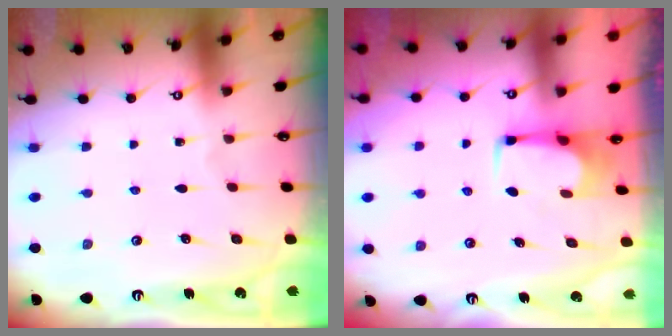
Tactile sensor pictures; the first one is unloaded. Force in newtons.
{"total": 2.5, "press": 2.4, "slide": 0.4}